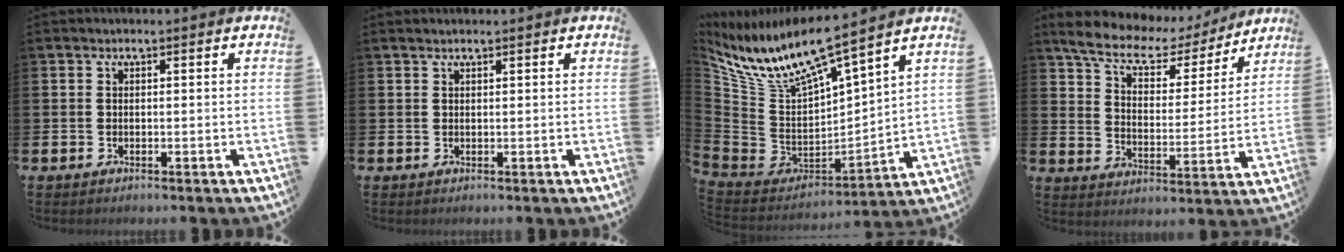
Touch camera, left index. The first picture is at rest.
{"total": 0.8, "force": [0.7, 0.1, 0.2], "torque": [0.001, 0.001, 0.012]}
{"total": 11.0, "force": [9.7, 1.1, 5.0], "torque": [-0.144, -0.076, 0.166]}
{"total": 8.2, "force": [7.0, 3.1, 2.9], "torque": [-0.086, -0.046, 0.118]}